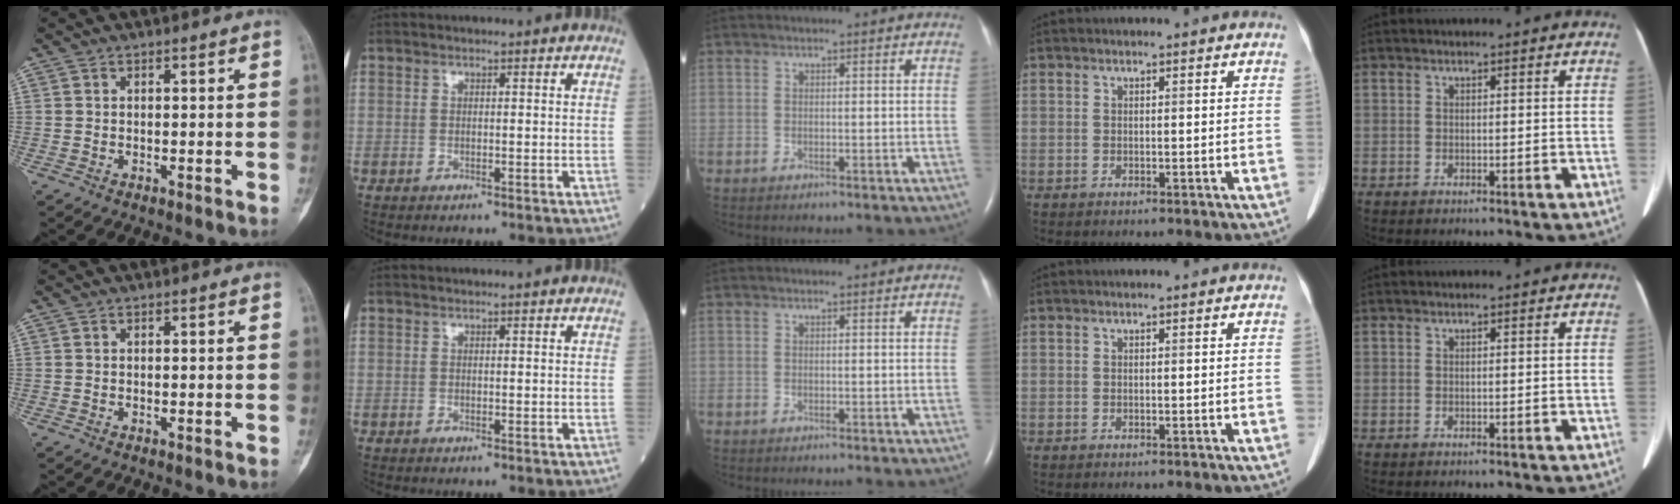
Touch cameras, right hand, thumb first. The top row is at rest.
{}